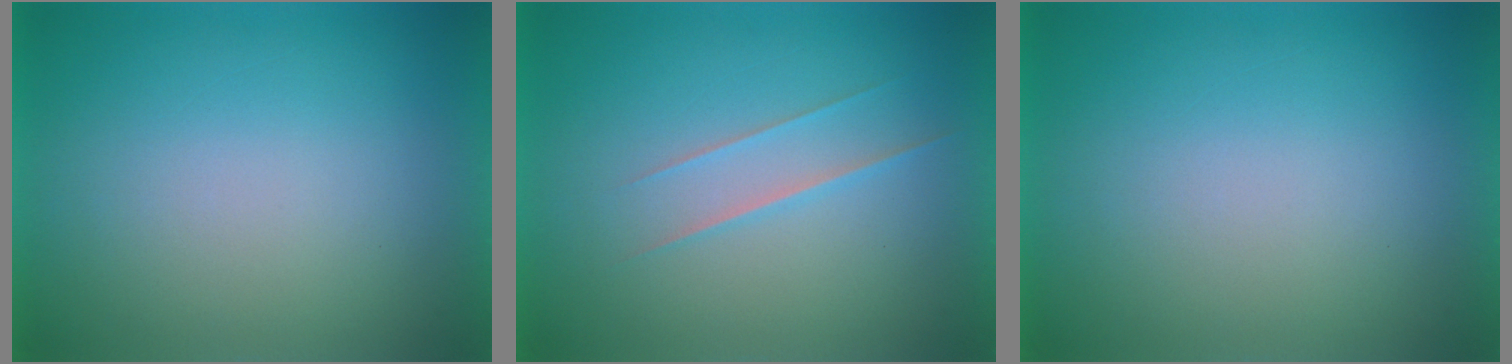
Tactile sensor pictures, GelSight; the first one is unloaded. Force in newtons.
{"total": 1.7}
{"total": 0.0}